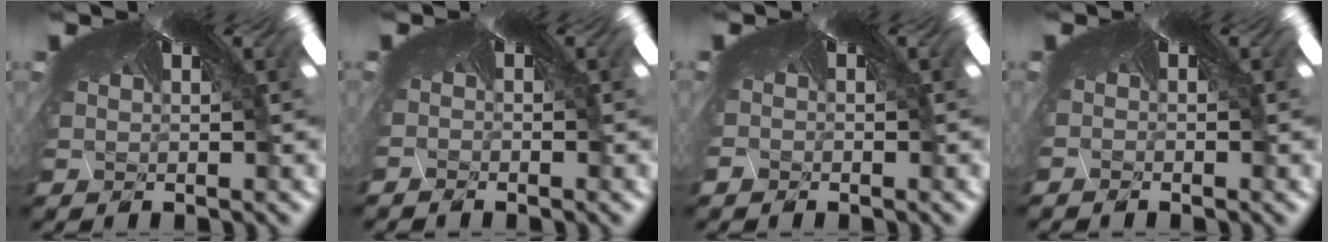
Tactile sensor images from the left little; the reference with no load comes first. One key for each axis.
{"total": 1.6, "fx": -1.3, "fy": -0.8, "fz": -0.4, "tx": 0.011, "ty": -0.011, "tz": -0.013}
{"total": 1.3, "fx": -1.1, "fy": -0.2, "fz": -0.5, "tx": 0.001, "ty": -0.013, "tz": -0.005}
{"total": 1.3, "fx": -0.9, "fy": -0.7, "fz": -0.5, "tx": 0.015, "ty": -0.007, "tz": -0.012}